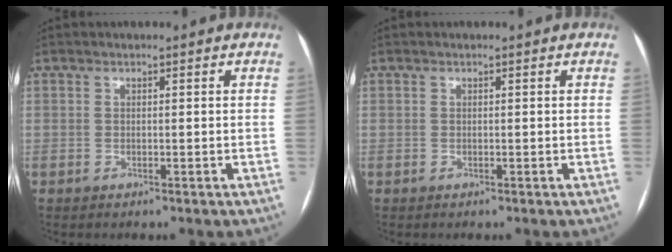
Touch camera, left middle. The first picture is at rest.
{"total": 0.0}